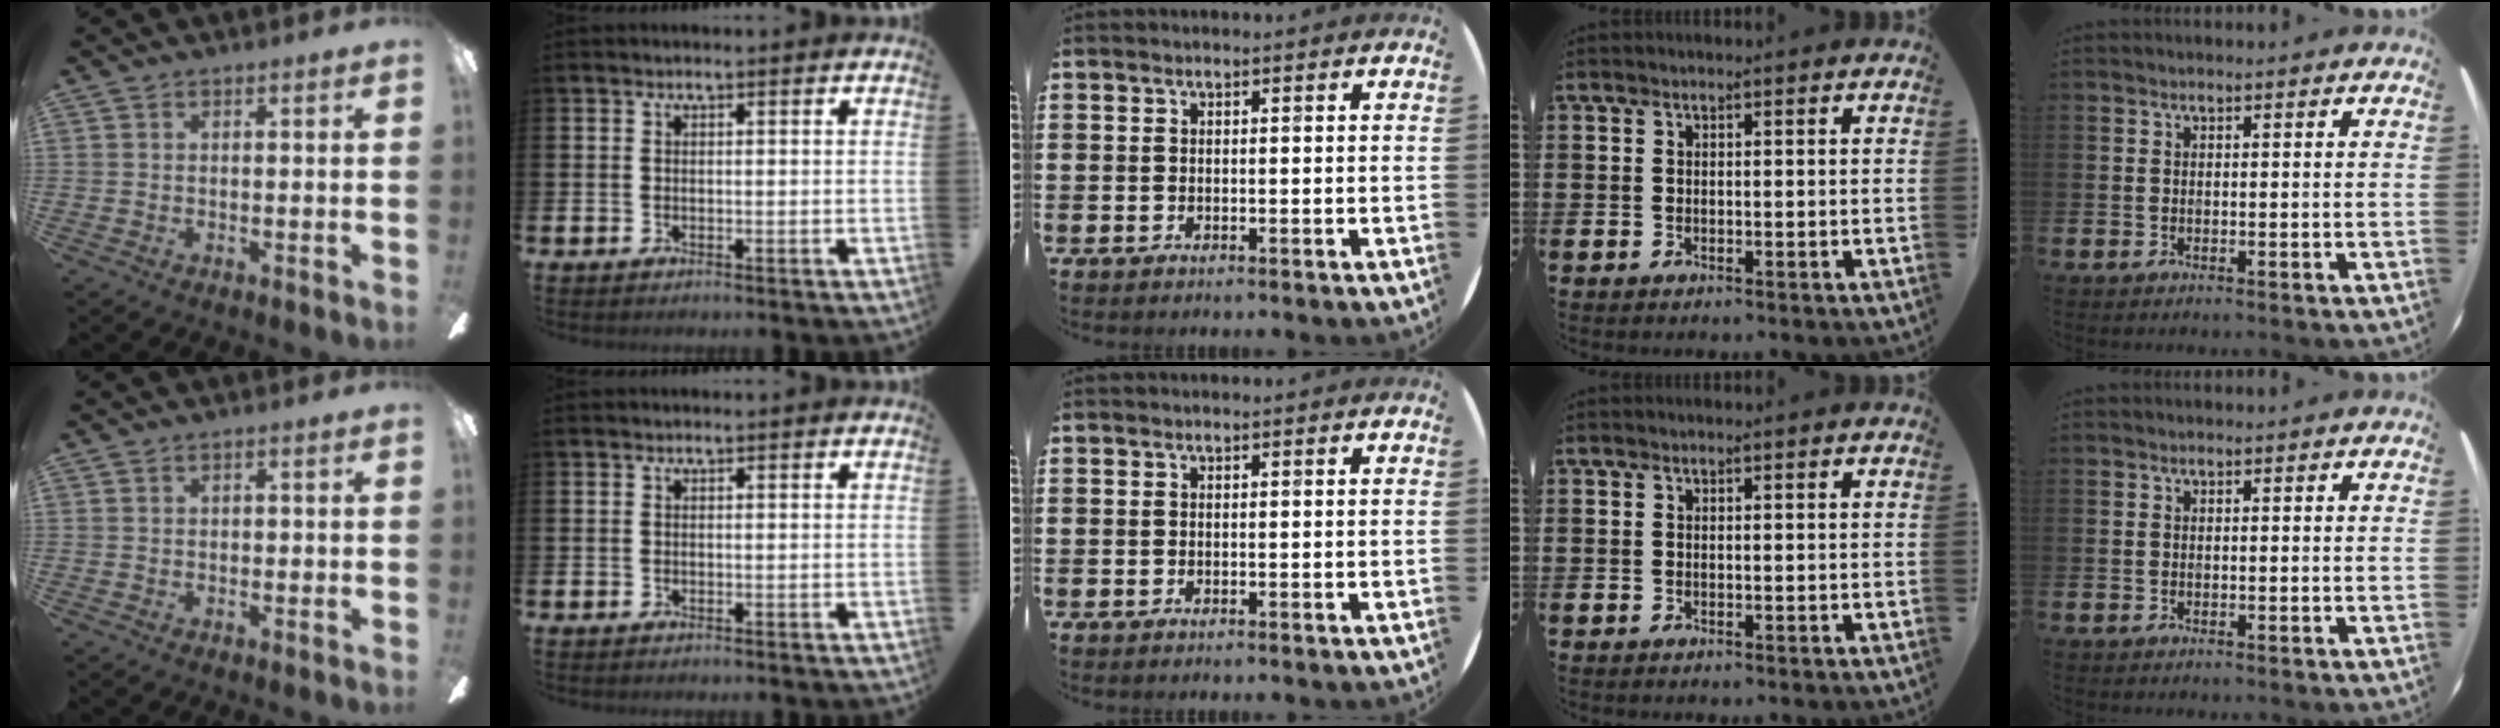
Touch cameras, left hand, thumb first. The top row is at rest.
{"thumb": {"total": 0.6, "force": [-0.1, 0.4, 0.4], "torque": [-0.008, 0.003, -0.003]}}